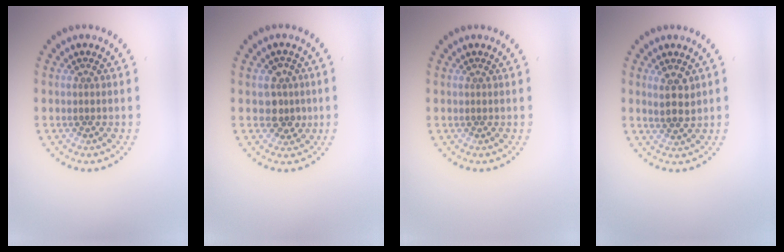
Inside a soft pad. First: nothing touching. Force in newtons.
{"total": 2.5, "press": 2.3, "slide": 0.9}
{"total": 0.0}
{"total": 2.4, "press": 2.2, "slide": 0.9}